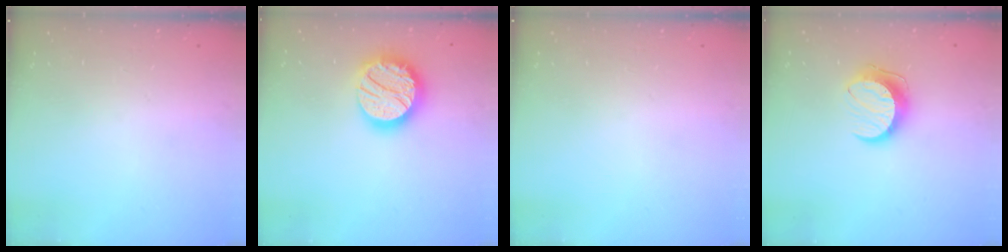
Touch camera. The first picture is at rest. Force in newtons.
{"total": 19.2, "press": 19.1, "slide": 1.3}
{"total": 0.0}
{"total": 10.5, "press": 10.5, "slide": 0.5}